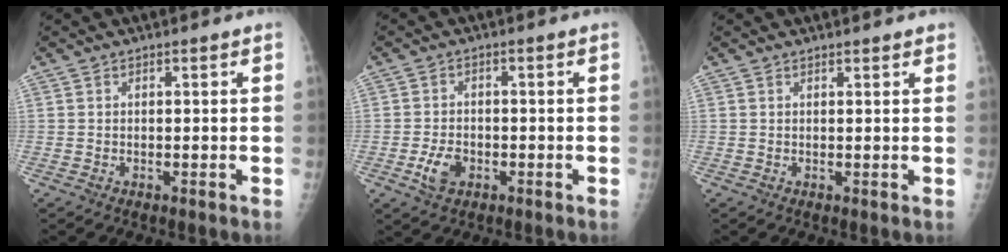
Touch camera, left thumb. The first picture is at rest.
{"total": 4.6, "force": [-1.8, 3.0, 3.0], "torque": [-0.054, 0.008, -0.030]}
{"total": 1.6, "force": [1.4, 0.4, 0.7], "torque": [-0.002, 0.001, 0.016]}